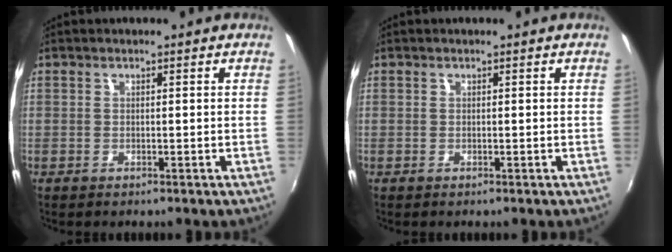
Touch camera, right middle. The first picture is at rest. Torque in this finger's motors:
{"motor_torque": [0.00, -0.01, -0.07, 0.00]}